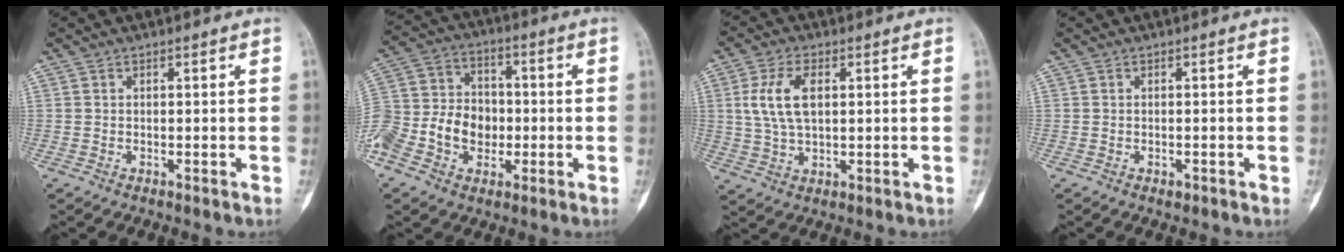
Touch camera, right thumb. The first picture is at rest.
{"total": 17.1, "force": [-4.7, 13.1, 10.0], "torque": [-0.190, 0.035, -0.087]}
{"total": 8.7, "force": [1.6, 4.9, 7.1], "torque": [-0.141, 0.005, 0.035]}
{"total": 0.9, "force": [-0.5, 0.6, 0.4], "torque": [-0.003, 0.006, -0.004]}